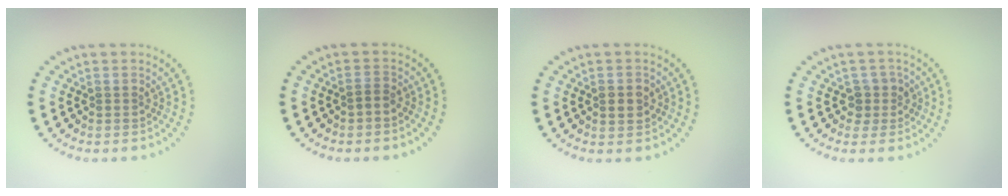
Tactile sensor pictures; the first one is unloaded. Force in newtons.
{"total": 0.8, "press": 0.6, "slide": 0.5}
{"total": 1.6, "press": 1.6, "slide": 0.1}
{"total": 1.8, "press": 1.5, "slide": 1.0}